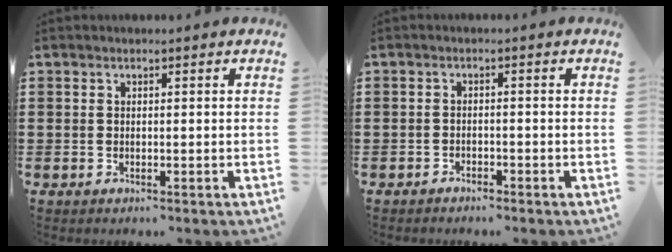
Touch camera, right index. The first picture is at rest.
{"total": 1.3, "force": [-1.2, 0.3, 0.0], "torque": [-0.004, 0.005, -0.028]}